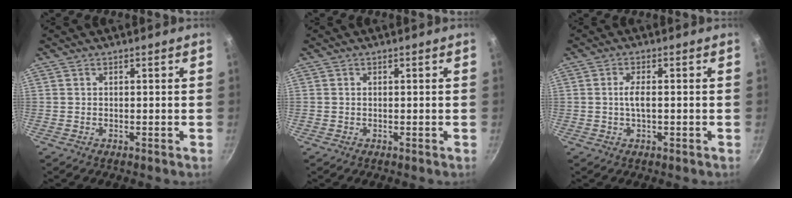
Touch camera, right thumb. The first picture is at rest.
{"total": 0.0}
{"total": 3.1, "force": [-0.2, 1.1, 2.9], "torque": [-0.061, 0.003, -0.008]}